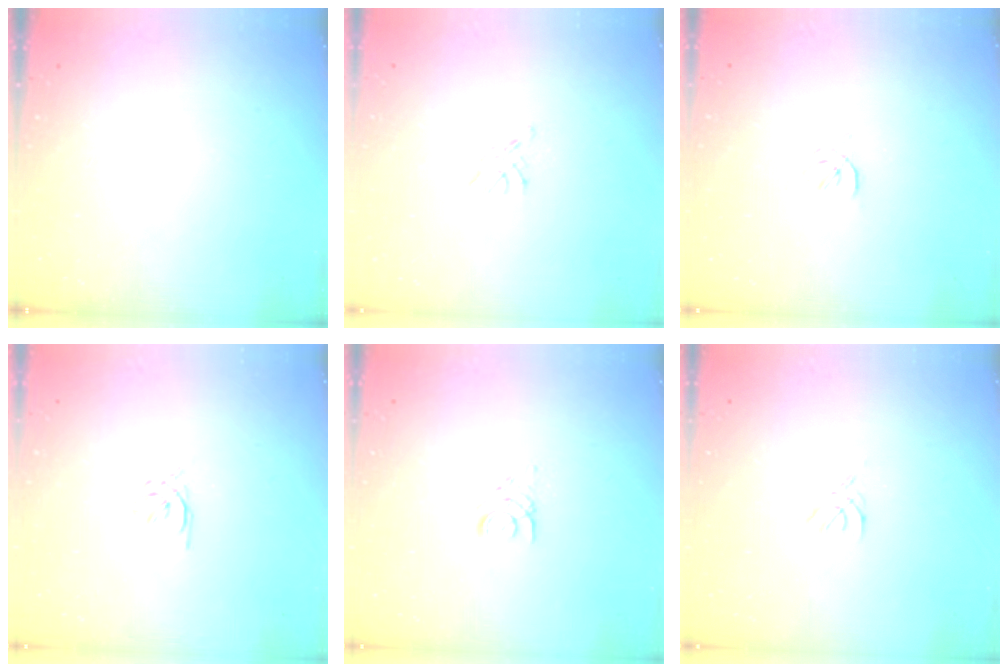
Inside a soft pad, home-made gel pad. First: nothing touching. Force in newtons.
{"total": 2.3, "press": 2.2, "slide": 0.5}
{"total": 1.6, "press": 1.5, "slide": 0.6}
{"total": 1.4, "press": 1.3, "slide": 0.5}
{"total": 1.4, "press": 1.4, "slide": 0.2}
{"total": 1.2, "press": 1.2, "slide": 0.3}